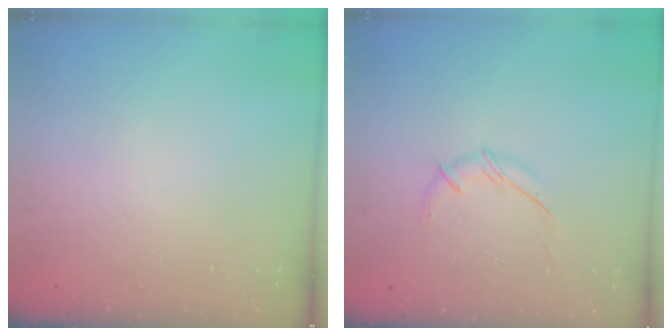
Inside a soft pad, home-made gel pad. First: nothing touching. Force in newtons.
{"total": 5.9, "press": 5.7, "slide": 1.3}